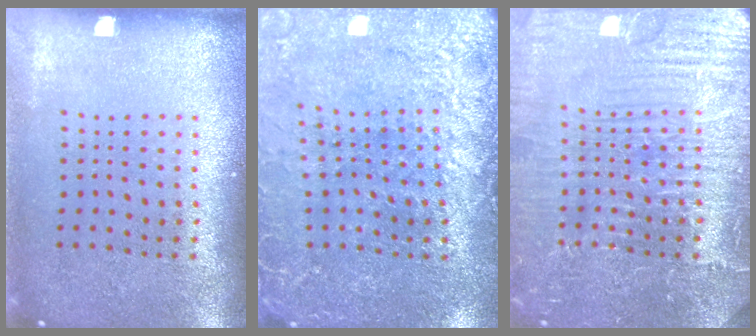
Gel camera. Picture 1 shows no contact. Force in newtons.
{"total": 2.7, "press": 2.7, "slide": 0.3}
{"total": 7.6, "press": 7.6, "slide": 0.9}